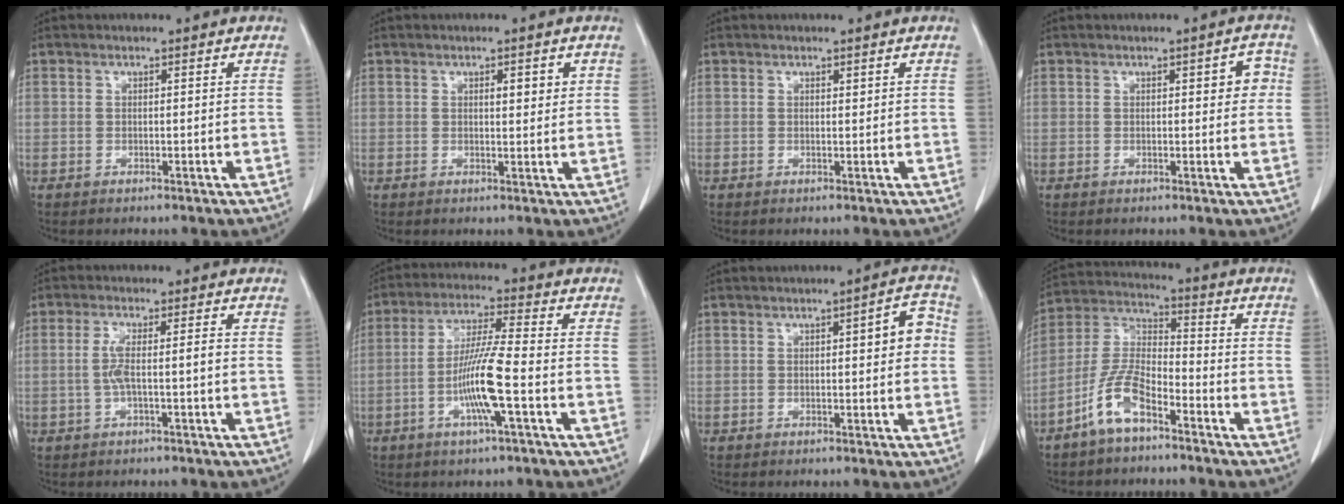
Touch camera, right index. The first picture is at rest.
{"total": 2.5, "force": [1.0, 0.7, 2.2], "torque": [-0.033, -0.002, 0.013]}
{"total": 0.0}
{"total": 3.0, "force": [0.6, 1.1, 2.7], "torque": [-0.025, 0.006, 0.004]}
{"total": 3.9, "force": [-0.6, 0.2, 3.8], "torque": [-0.080, 0.009, -0.010]}
{"total": 9.5, "force": [-2.7, -0.2, 9.0], "torque": [-0.177, -0.005, -0.055]}
{"total": 4.3, "force": [0.5, 1.1, 4.2], "torque": [-0.049, 0.013, 0.001]}
{"total": 9.1, "force": [-5.8, 3.2, 6.3], "torque": [-0.144, 0.006, -0.119]}